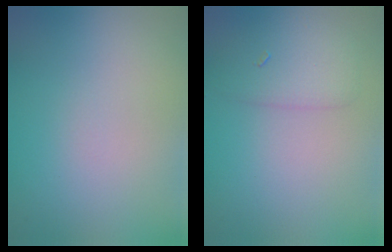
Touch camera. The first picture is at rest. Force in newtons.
{"total": 2.1, "press": 2.1, "slide": 0.1}